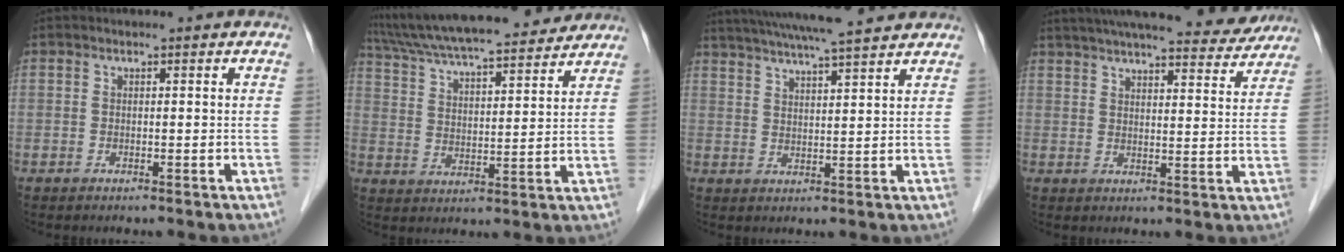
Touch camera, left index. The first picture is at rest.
{"total": 21.7, "force": [19.4, 3.0, 9.2], "torque": [-0.167, 0.031, 0.296]}
{"total": 15.5, "force": [13.7, 0.6, 7.2], "torque": [-0.132, 0.033, 0.200]}
{"total": 23.3, "force": [20.9, 4.0, 9.6], "torque": [-0.157, 0.005, 0.267]}